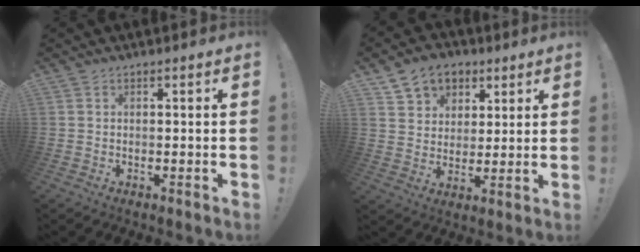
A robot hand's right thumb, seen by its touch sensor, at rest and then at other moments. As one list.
[{"total": 10.4, "force": [5.6, 8.1, 3.4], "torque": [-0.051, -0.027, 0.111]}]